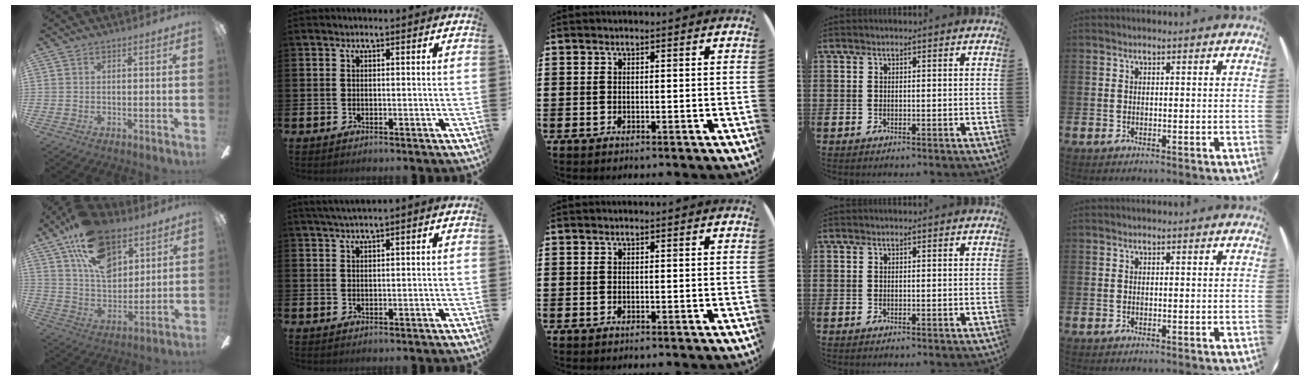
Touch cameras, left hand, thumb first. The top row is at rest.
{"thumb": {"total": 18.9, "force": [10.8, 10.9, 11.0], "torque": [-0.188, -0.040, 0.198]}, "index": {"total": 1.7, "force": [1.4, -0.1, 1.0], "torque": [-0.026, 0.003, 0.028]}}